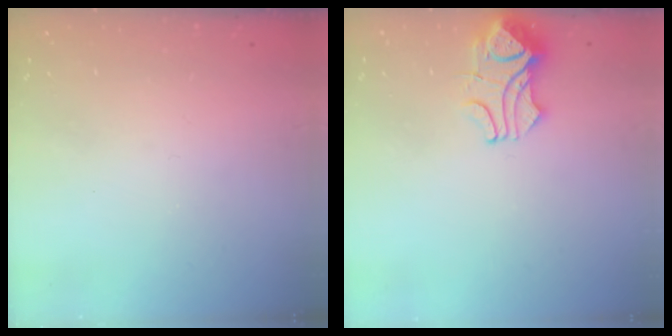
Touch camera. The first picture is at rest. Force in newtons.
{"total": 3.6, "press": 3.5, "slide": 1.0}